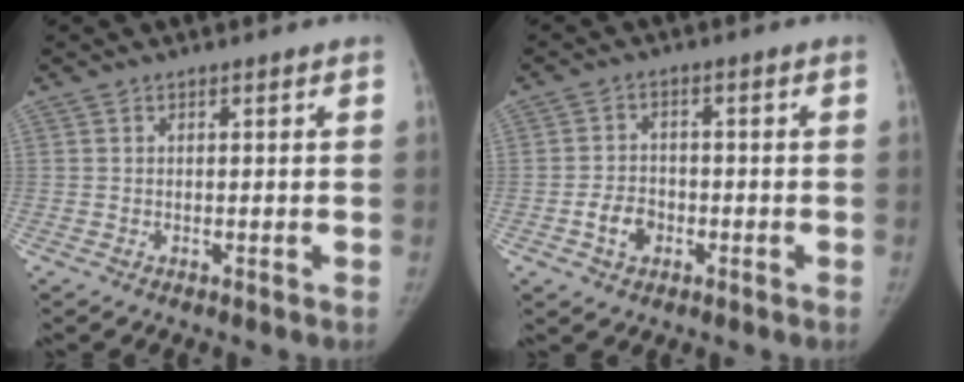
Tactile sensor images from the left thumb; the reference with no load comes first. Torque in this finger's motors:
{"motor_torque": [-0.12, 1.39, 0.21, -0.35, 0.13]}